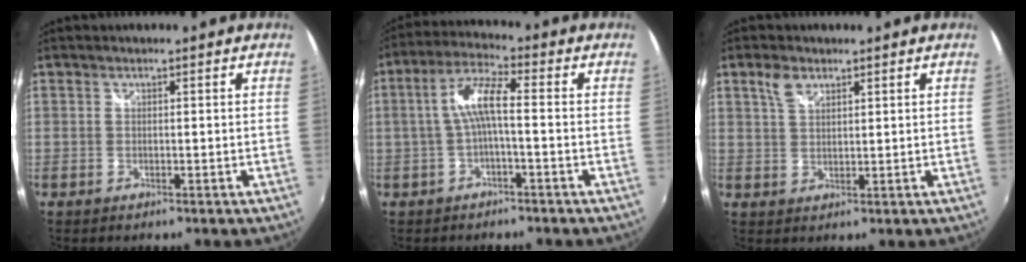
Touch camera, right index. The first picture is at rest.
{"total": 6.7, "force": [-0.8, 1.3, 6.5], "torque": [-0.142, 0.016, -0.015]}
{"total": 3.6, "force": [2.2, 1.9, 2.1], "torque": [-0.040, 0.006, 0.043]}